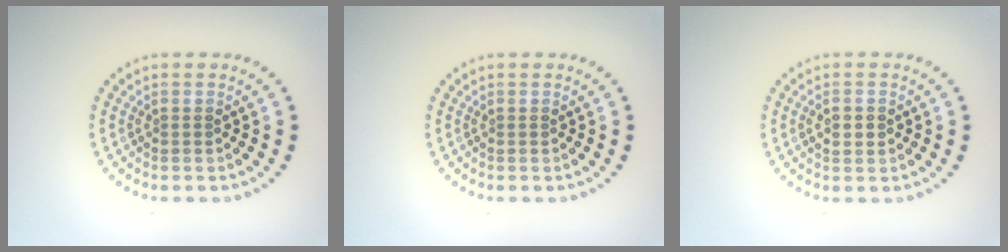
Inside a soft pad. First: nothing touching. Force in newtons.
{"total": 0.0}
{"total": 2.1, "press": 2.1, "slide": 0.1}